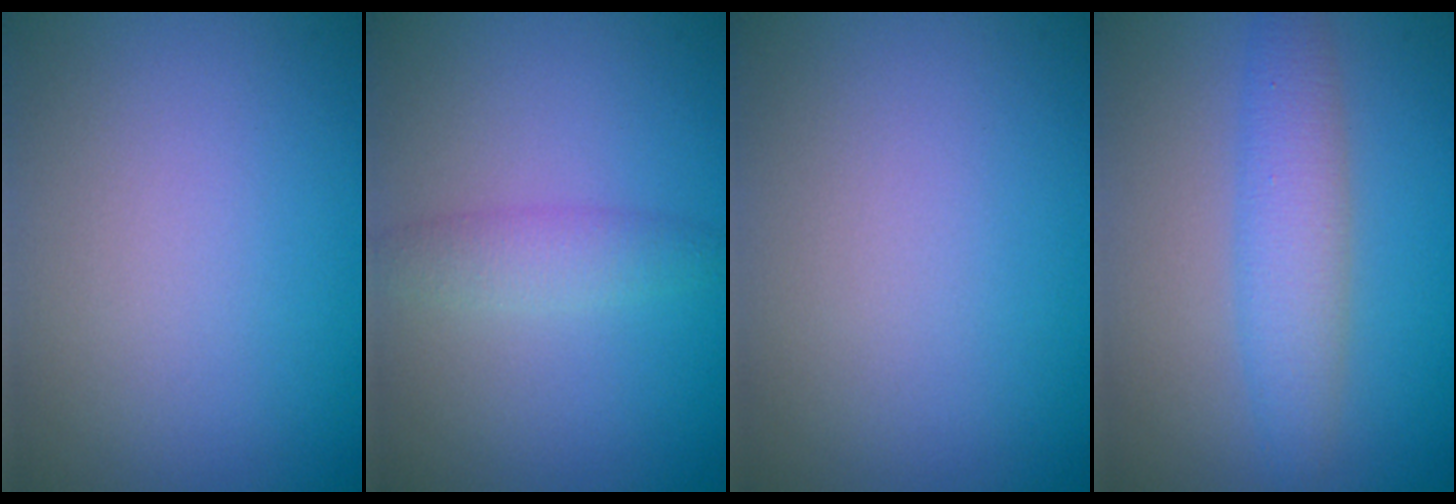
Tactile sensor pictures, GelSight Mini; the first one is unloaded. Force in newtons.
{"total": 1.9, "press": 1.9, "slide": 0.0}
{"total": 0.0}
{"total": 3.5, "press": 3.5, "slide": 0.0}